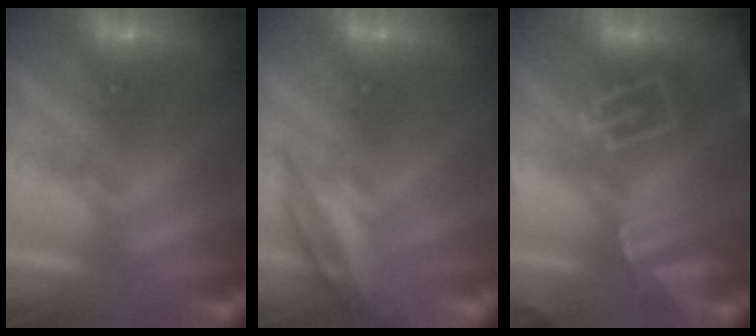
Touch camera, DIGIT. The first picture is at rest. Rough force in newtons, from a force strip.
{"total": 2.4}
{"total": 8.1}